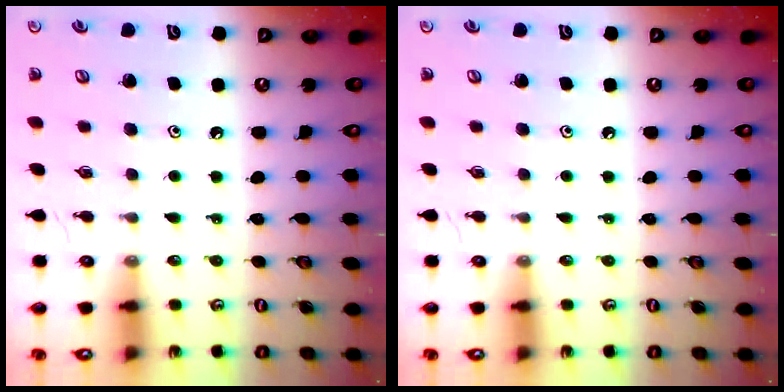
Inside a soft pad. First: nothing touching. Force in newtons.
{"total": 0.0}